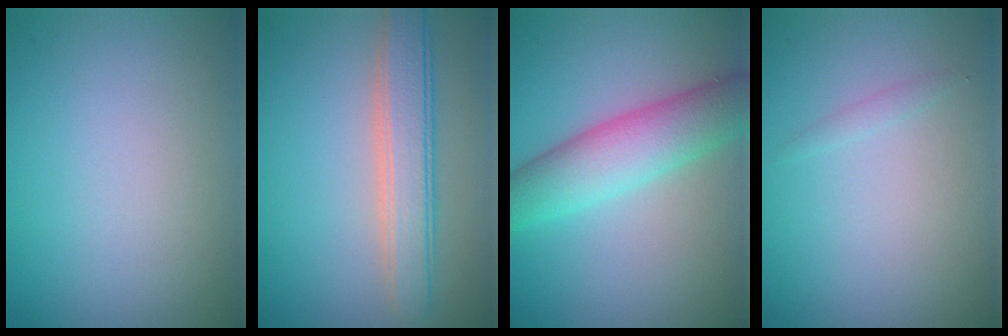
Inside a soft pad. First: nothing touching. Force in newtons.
{"total": 4.2, "press": 4.2, "slide": 0.3}
{"total": 5.7, "press": 5.7, "slide": 0.2}
{"total": 0.5, "press": 0.5, "slide": 0.1}